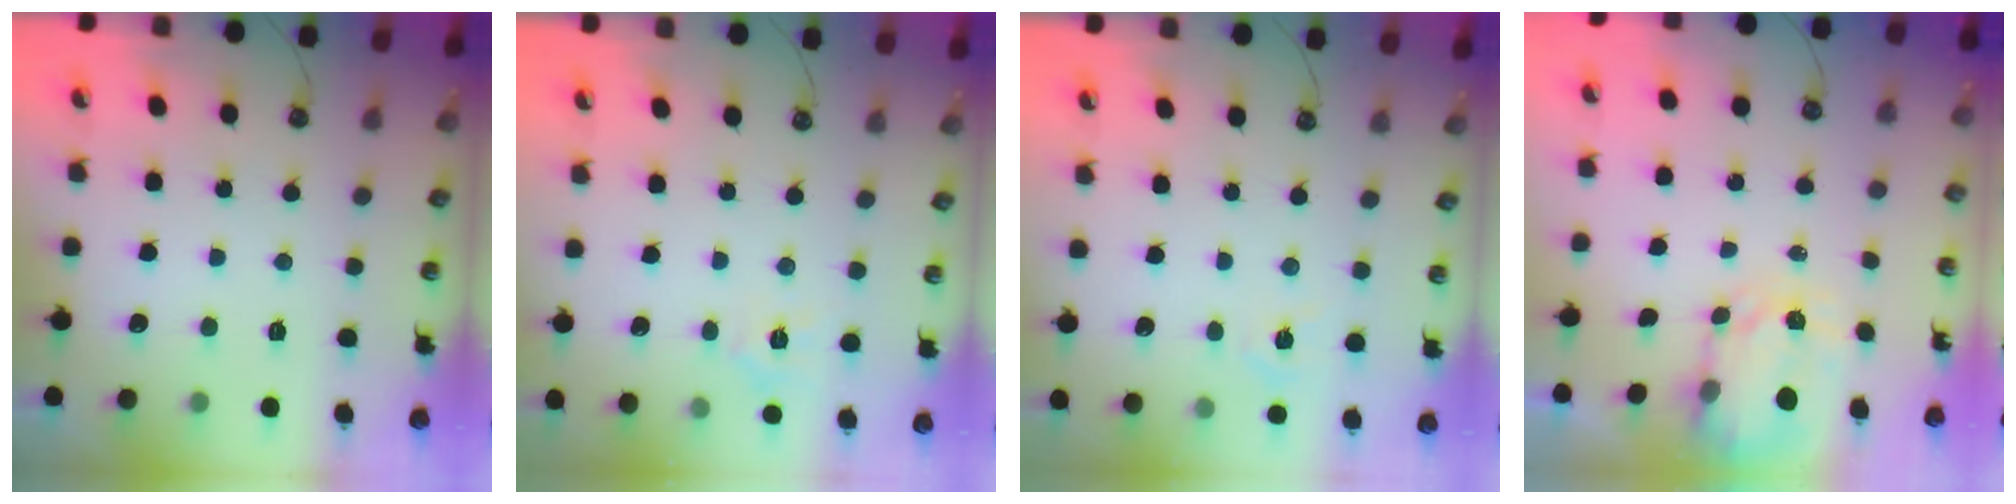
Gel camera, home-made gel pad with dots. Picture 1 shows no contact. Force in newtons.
{"total": 3.4, "press": 3.4, "slide": 0.3}
{"total": 5.9, "press": 5.9, "slide": 0.6}
{"total": 3.6, "press": 3.5, "slide": 0.5}